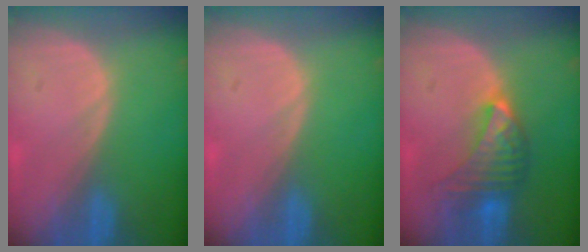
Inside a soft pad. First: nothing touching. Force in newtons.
{"total": 0.0}
{"total": 7.0, "press": 6.8, "slide": 1.4}